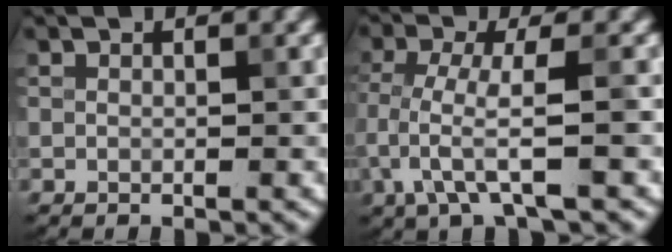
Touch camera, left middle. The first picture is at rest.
{"total": 4.3, "force": [-1.6, 0.8, 3.9], "torque": [-0.081, -0.002, -0.034]}